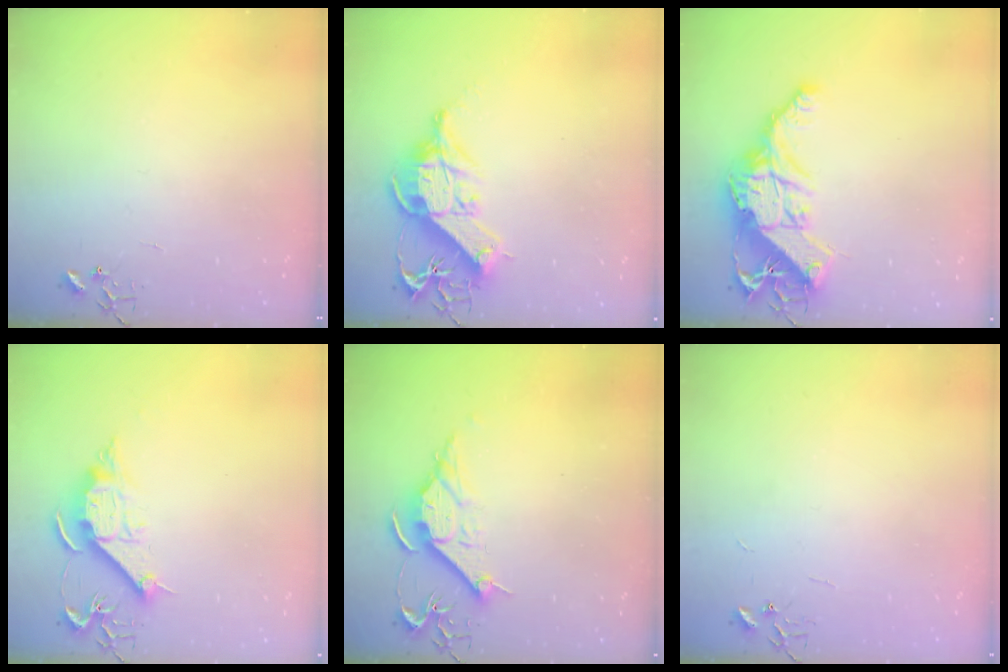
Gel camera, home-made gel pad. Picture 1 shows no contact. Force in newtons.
{"total": 13.7, "press": 13.5, "slide": 2.2}
{"total": 18.1, "press": 18.0, "slide": 1.6}
{"total": 10.9, "press": 10.9, "slide": 0.7}
{"total": 10.7, "press": 10.7, "slide": 0.7}
{"total": 2.2, "press": 2.2, "slide": 0.3}